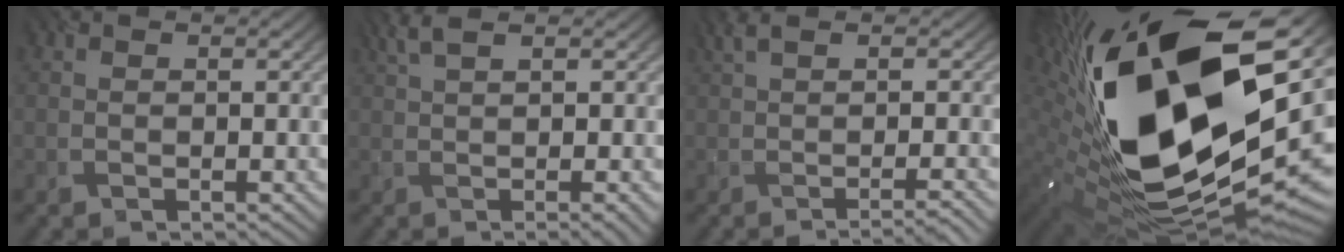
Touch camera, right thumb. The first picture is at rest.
{"total": 5.0, "force": [1.2, 1.0, 4.7], "torque": [-0.065, 0.014, 0.026]}
{"total": 3.8, "force": [-0.5, 0.8, 3.7], "torque": [-0.051, 0.007, -0.012]}
{"total": 22.1, "force": [5.1, 12.3, 17.6], "torque": [-0.369, -0.014, 0.095]}